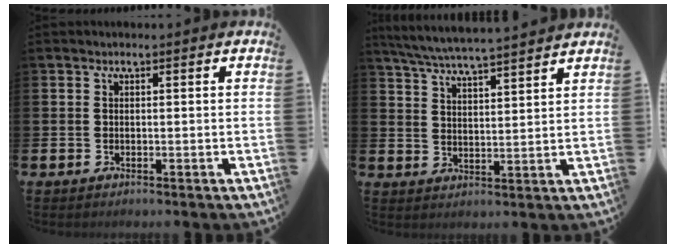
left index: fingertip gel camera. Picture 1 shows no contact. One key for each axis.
{"total": 6.0, "fx": 5.9, "fy": -0.1, "fz": 1.4, "tx": -0.048, "ty": -0.034, "tz": 0.104}